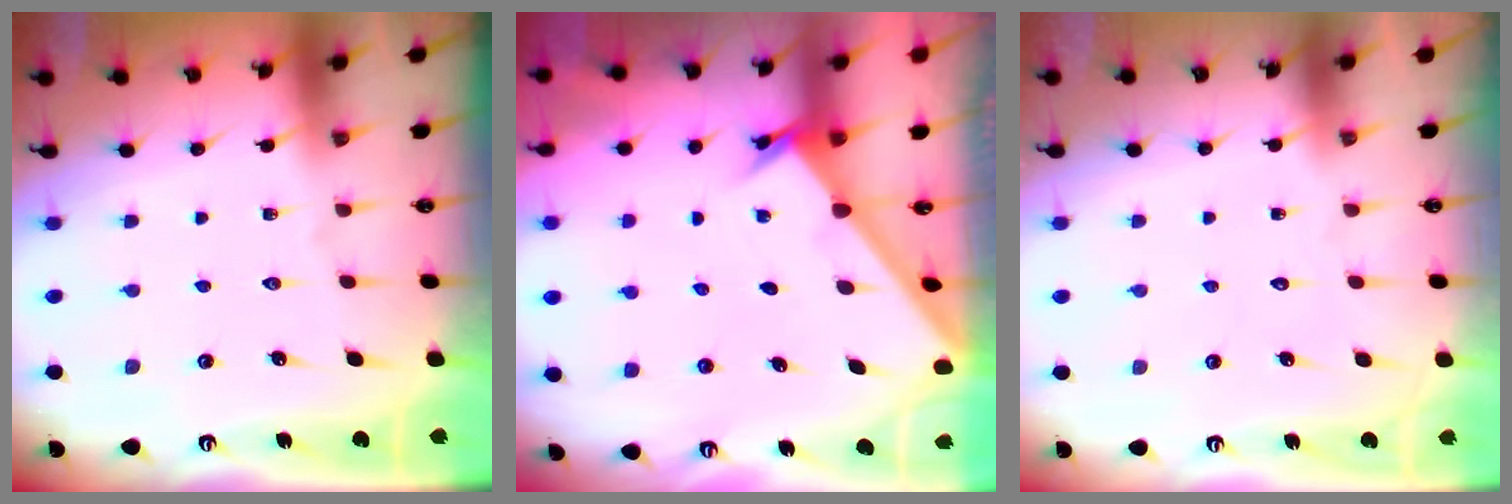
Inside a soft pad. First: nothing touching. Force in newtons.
{"total": 2.0, "press": 2.0, "slide": 0.1}
{"total": 1.6, "press": 1.6, "slide": 0.1}